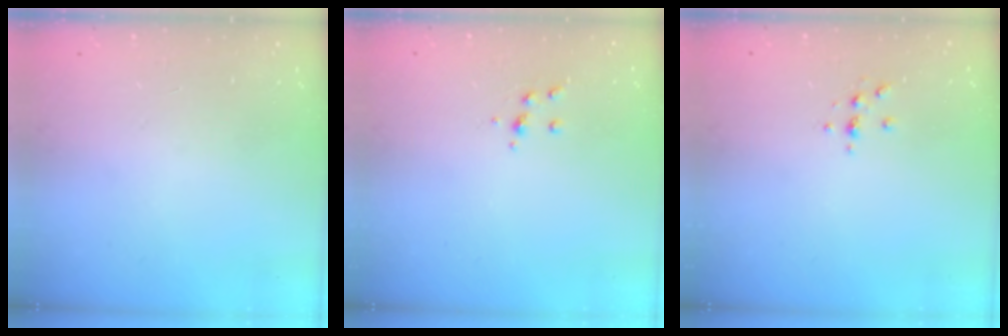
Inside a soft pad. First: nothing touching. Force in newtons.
{"total": 4.8, "press": 4.8, "slide": 0.5}
{"total": 2.4, "press": 2.4, "slide": 0.3}